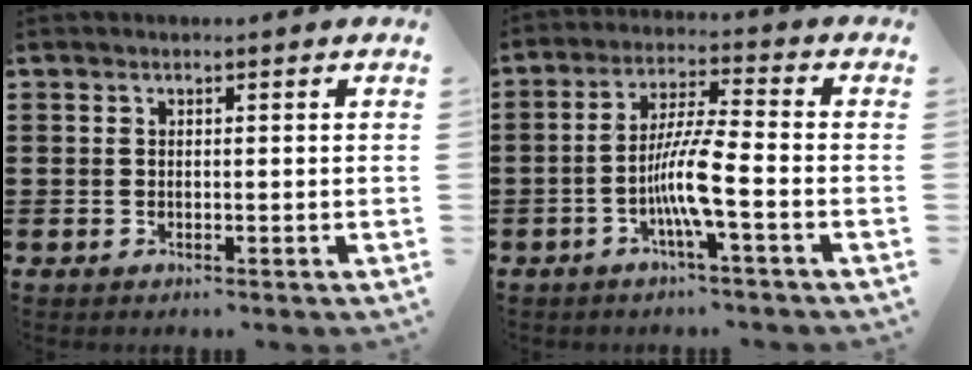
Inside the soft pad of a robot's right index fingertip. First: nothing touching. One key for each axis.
{"total": 7.9, "fx": -2.7, "fy": 0.7, "fz": 7.3, "tx": -0.152, "ty": -0.009, "tz": -0.058}